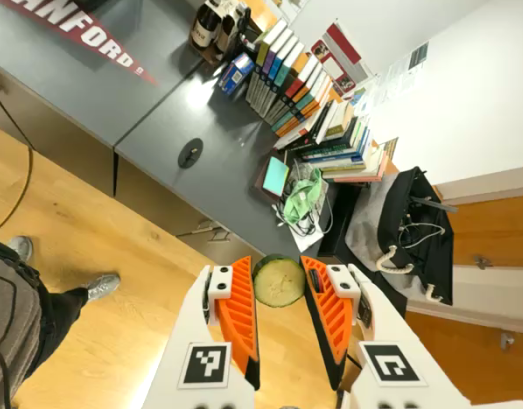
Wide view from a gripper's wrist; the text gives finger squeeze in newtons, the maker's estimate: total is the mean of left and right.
{"total": 7.2, "left": 6.9, "right": 7.4}